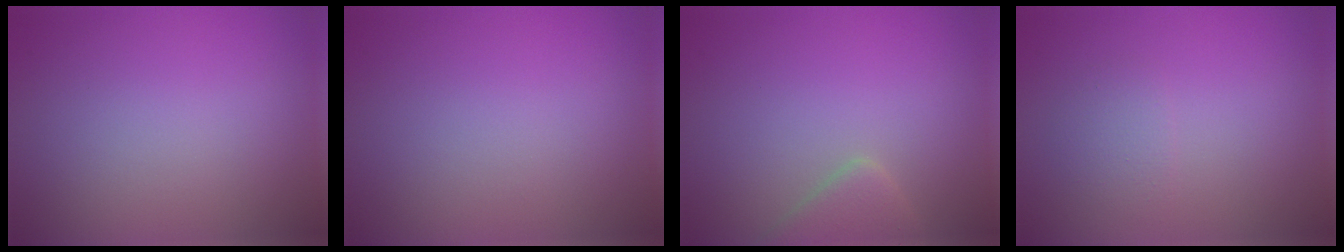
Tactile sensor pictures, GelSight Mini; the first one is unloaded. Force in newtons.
{"total": 0.0}
{"total": 2.8, "press": 2.7, "slide": 0.1}
{"total": 1.4, "press": 1.4, "slide": 0.0}